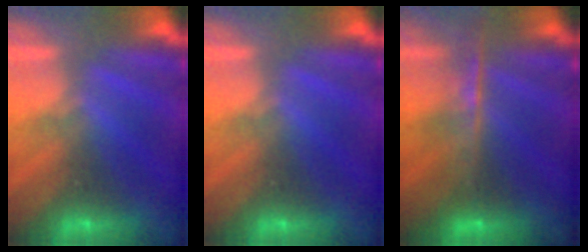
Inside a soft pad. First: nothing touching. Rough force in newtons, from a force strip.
{"total": 0.0}
{"total": 8.6}